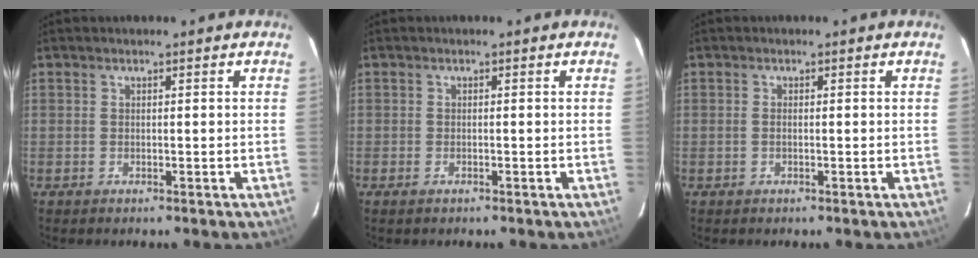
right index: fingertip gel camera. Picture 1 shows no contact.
{"total": 1.1, "force": [-0.8, 0.6, 0.6], "torque": [-0.012, -0.003, -0.015]}
{"total": 0.7, "force": [-0.1, 0.3, 0.6], "torque": [-0.013, 0.001, -0.004]}